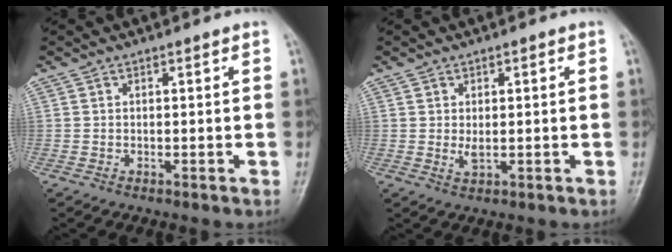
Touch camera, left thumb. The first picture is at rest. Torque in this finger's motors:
{"motor_torque": [-0.02, 0.04, 0.05, 0.00, 0.01]}